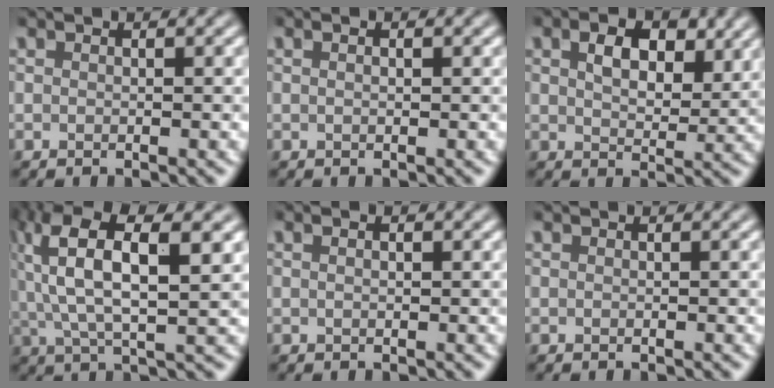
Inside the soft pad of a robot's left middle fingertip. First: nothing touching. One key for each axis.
{"total": 0.9, "fx": 0.5, "fy": 0.3, "fz": 0.7, "tx": -0.008, "ty": -0.004, "tz": 0.007}
{"total": 4.6, "fx": 1.9, "fy": 2.7, "fz": 3.2, "tx": -0.056, "ty": 0.000, "tz": 0.029}
{"total": 10.2, "fx": 3.6, "fy": 3.3, "fz": 8.9, "tx": -0.187, "ty": 0.018, "tz": 0.066}
{"total": 1.2, "fx": 0.6, "fy": 0.5, "fz": 0.9, "tx": -0.010, "ty": -0.005, "tz": 0.007}
{"total": 0.0}